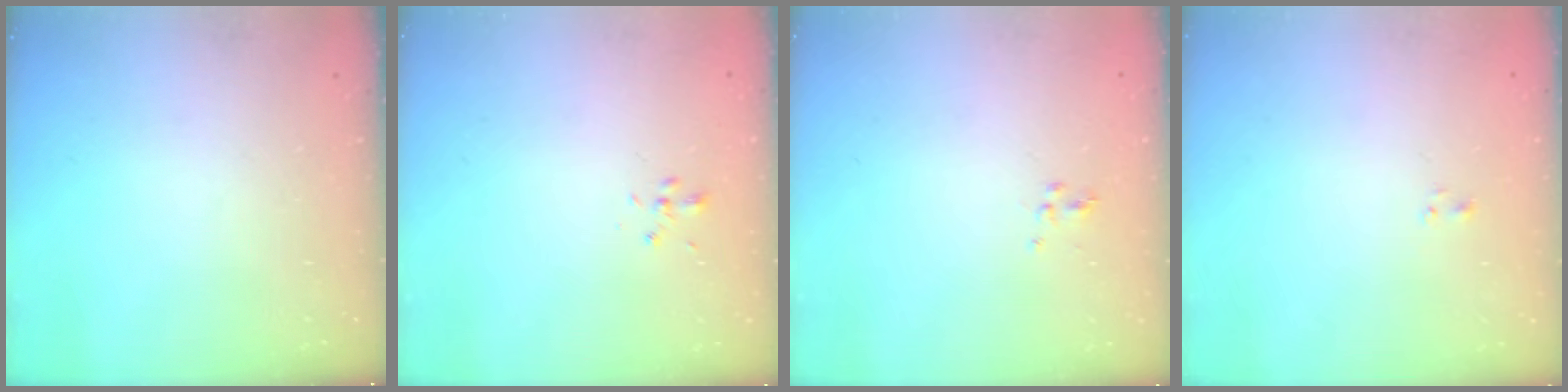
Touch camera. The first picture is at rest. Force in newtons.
{"total": 1.8, "press": 1.6, "slide": 0.8}
{"total": 2.5, "press": 2.2, "slide": 1.3}
{"total": 0.6, "press": 0.3, "slide": 0.5}